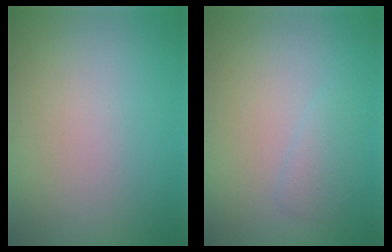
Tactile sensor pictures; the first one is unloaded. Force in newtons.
{"total": 1.4, "press": 1.4, "slide": 0.1}